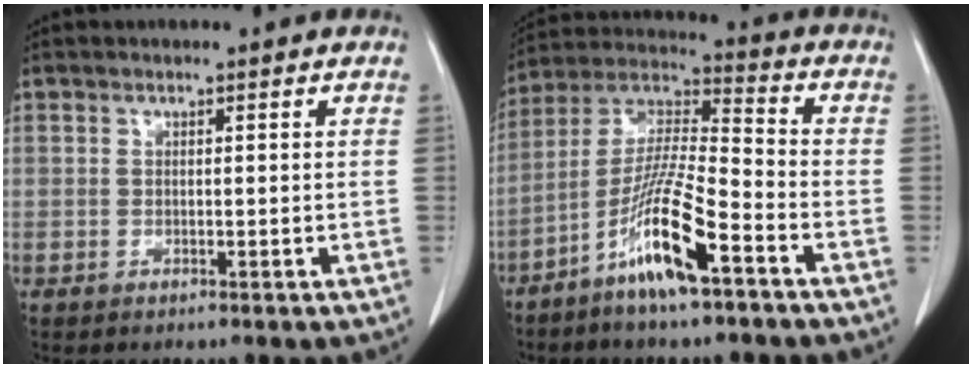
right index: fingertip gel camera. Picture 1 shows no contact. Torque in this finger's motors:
{"motor_torque": [1.53, -0.61, 0.73, 0.21]}